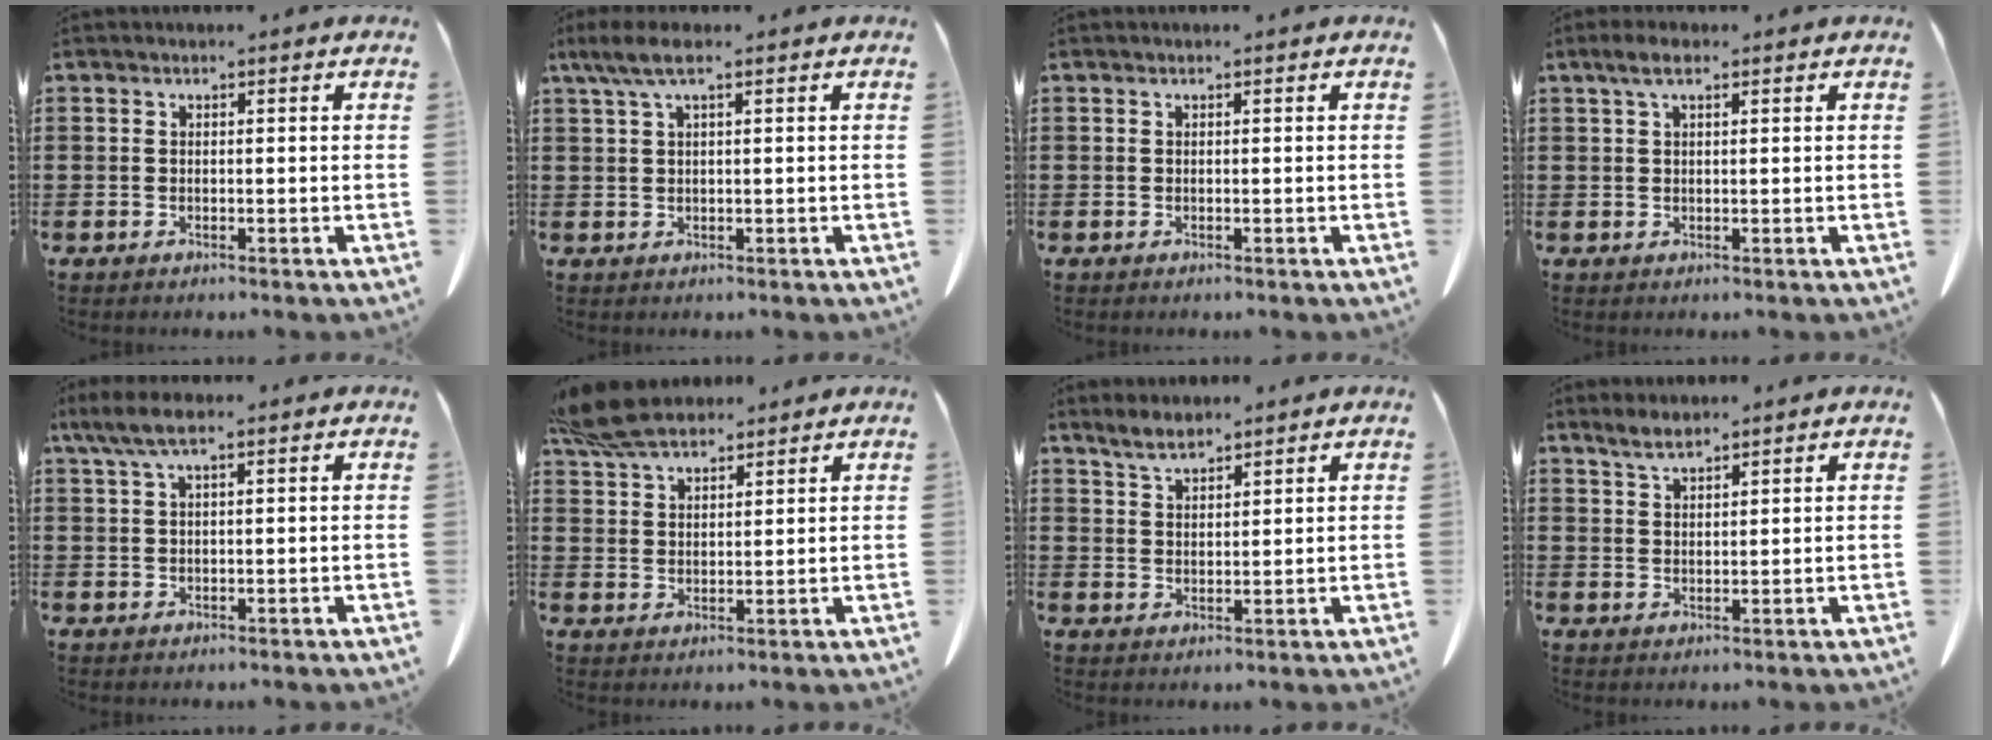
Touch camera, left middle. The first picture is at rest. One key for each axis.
{"total": 3.8, "fx": 1.8, "fy": 0.8, "fz": 3.3, "tx": -0.074, "ty": -0.001, "tz": 0.030}
{"total": 0.0}
{"total": 3.0, "fx": 1.5, "fy": 1.0, "fz": 2.4, "tx": -0.051, "ty": 0.004, "tz": 0.025}
{"total": 4.2, "fx": 2.3, "fy": 0.9, "fz": 3.4, "tx": -0.077, "ty": -0.001, "tz": 0.041}
{"total": 7.4, "fx": 6.3, "fy": 2.2, "fz": 3.2, "tx": -0.084, "ty": -0.006, "tz": 0.122}
{"total": 3.5, "fx": 3.0, "fy": 0.9, "fz": 1.5, "tx": -0.036, "ty": -0.003, "tz": 0.056}
{"total": 2.9, "fx": 2.4, "fy": 0.7, "fz": 1.5, "tx": -0.035, "ty": 0.000, "tz": 0.046}